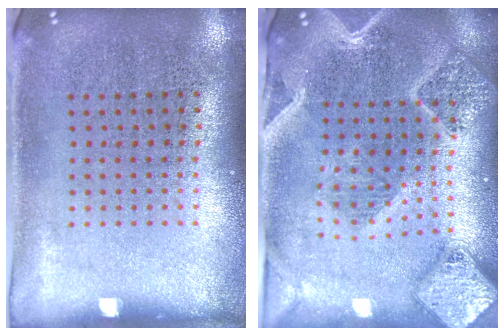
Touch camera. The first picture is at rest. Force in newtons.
{"total": 2.9, "press": 2.5, "slide": 1.5}